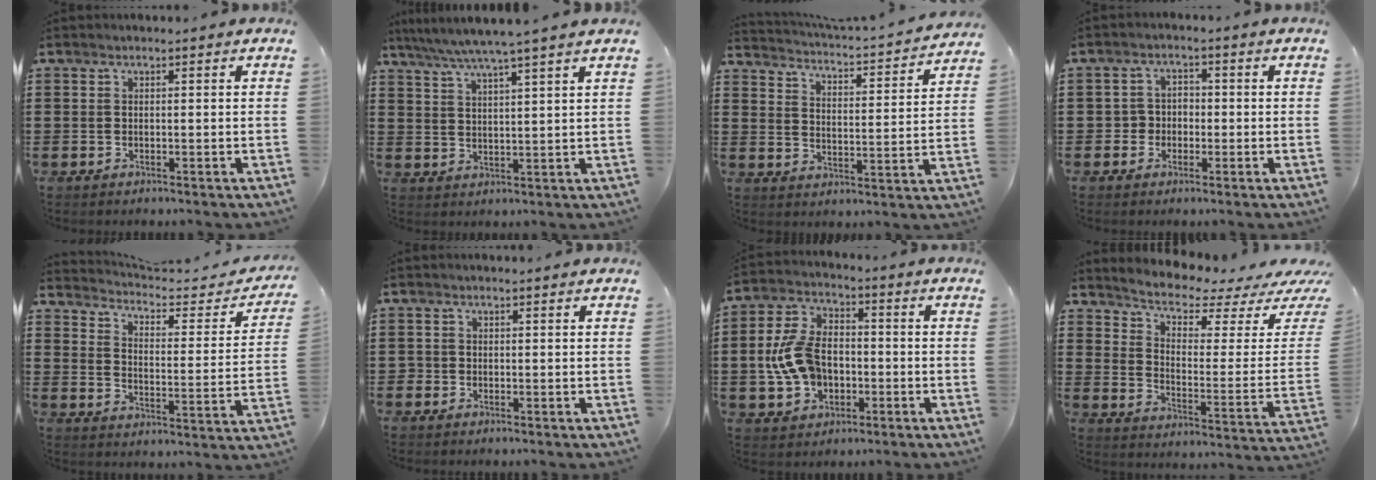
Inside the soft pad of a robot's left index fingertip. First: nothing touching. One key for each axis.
{"total": 5.0, "fx": 4.1, "fy": -0.9, "fz": 2.6, "tx": -0.062, "ty": -0.021, "tz": 0.070}
{"total": 2.4, "fx": 2.3, "fy": -0.4, "fz": 0.4, "tx": -0.027, "ty": -0.032, "tz": 0.028}
{"total": 3.0, "fx": -1.0, "fy": 2.6, "fz": 0.9, "tx": -0.027, "ty": 0.007, "tz": -0.025}
{"total": 3.2, "fx": 3.0, "fy": 0.4, "fz": 1.1, "tx": -0.043, "ty": -0.025, "tz": 0.042}
{"total": 0.7, "fx": -0.2, "fy": 0.7, "fz": 0.1, "tx": -0.004, "ty": 0.003, "tz": -0.004}
{"total": 9.6, "fx": -1.5, "fy": 6.6, "fz": 6.8, "tx": -0.166, "ty": 0.010, "tz": -0.031}
{"total": 4.3, "fx": 3.7, "fy": 0.6, "fz": 2.1, "tx": -0.054, "ty": -0.037, "tz": 0.055}